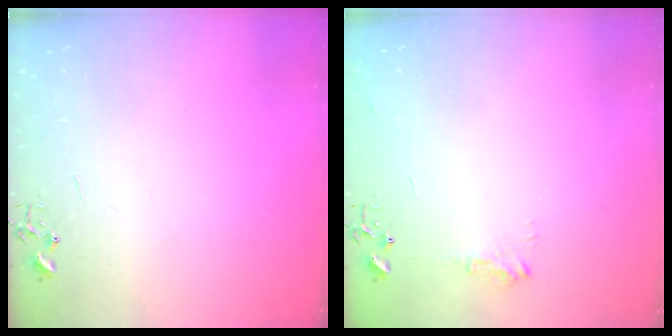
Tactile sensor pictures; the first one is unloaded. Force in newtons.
{"total": 8.2, "press": 8.2, "slide": 0.9}